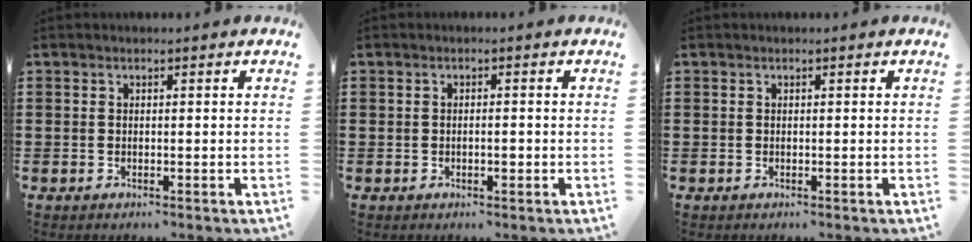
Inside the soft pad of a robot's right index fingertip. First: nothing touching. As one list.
[{"total": 1.3, "force": [-0.4, 0.5, 1.1], "torque": [-0.022, -0.002, -0.006]}, {"total": 0.0}]